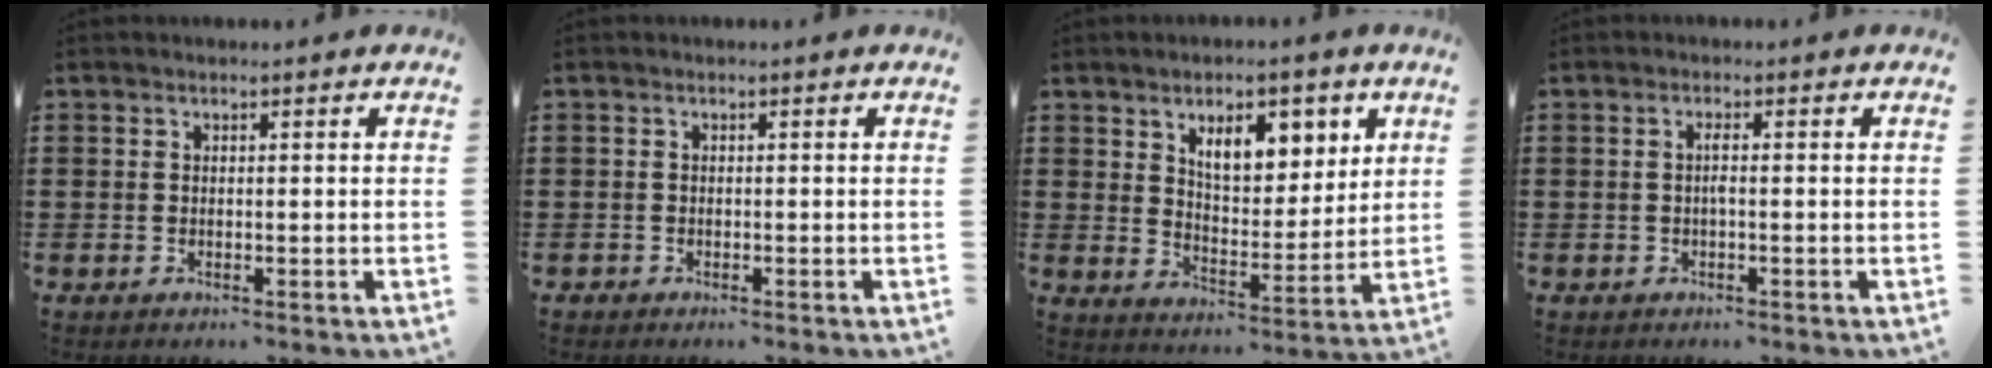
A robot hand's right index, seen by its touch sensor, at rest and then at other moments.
{"total": 0.8, "force": [-0.6, 0.5, -0.1], "torque": [0.000, 0.004, -0.015]}
{"total": 7.9, "force": [4.3, 3.9, 5.4], "torque": [-0.091, -0.003, 0.069]}
{"total": 1.4, "force": [-0.3, 0.1, 1.4], "torque": [-0.034, -0.004, -0.008]}